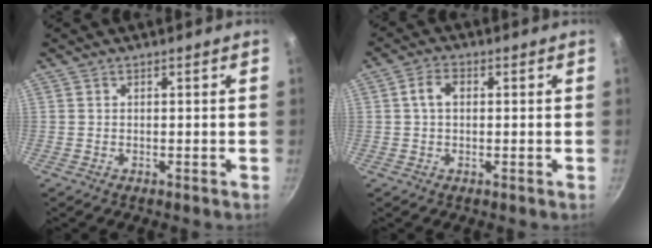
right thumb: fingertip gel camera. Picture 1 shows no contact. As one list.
[{"total": 3.8, "force": [0.5, 2.5, 2.8], "torque": [-0.046, 0.010, 0.004]}]